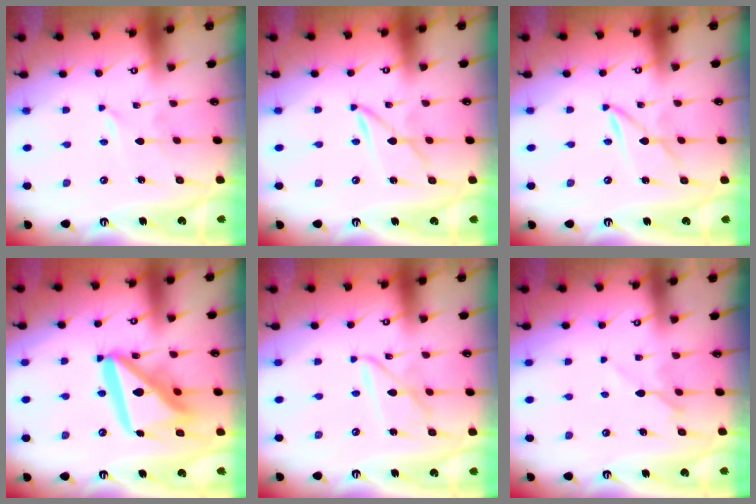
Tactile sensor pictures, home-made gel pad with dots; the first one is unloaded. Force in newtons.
{"total": 2.5, "press": 2.5, "slide": 0.3}
{"total": 2.5, "press": 2.5, "slide": 0.3}
{"total": 20.3, "press": 20.1, "slide": 2.4}
{"total": 7.4, "press": 7.4, "slide": 0.6}
{"total": 4.8, "press": 4.7, "slide": 0.7}